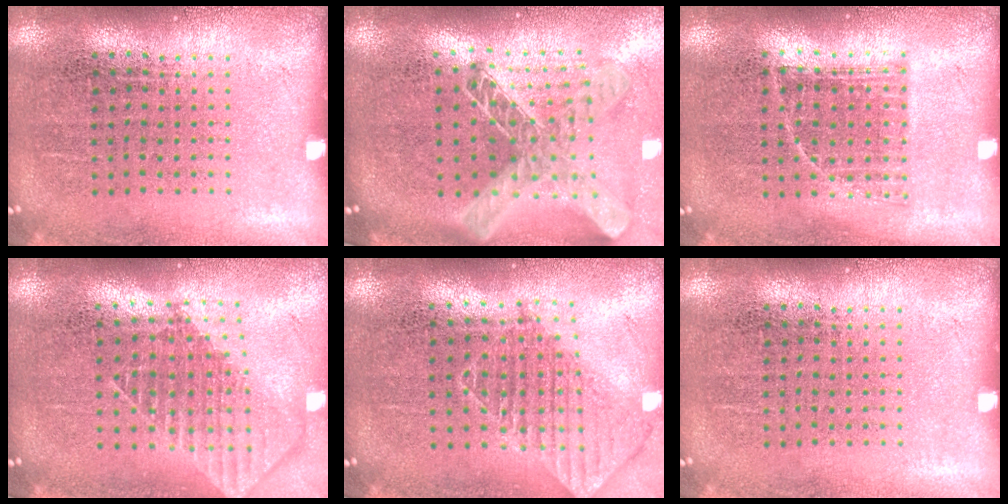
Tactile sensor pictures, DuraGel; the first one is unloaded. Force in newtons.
{"total": 2.1, "press": 1.7, "slide": 1.2}
{"total": 0.8, "press": 0.7, "slide": 0.5}
{"total": 1.9, "press": 1.5, "slide": 1.2}
{"total": 1.0, "press": 0.9, "slide": 0.3}
{"total": 0.0}